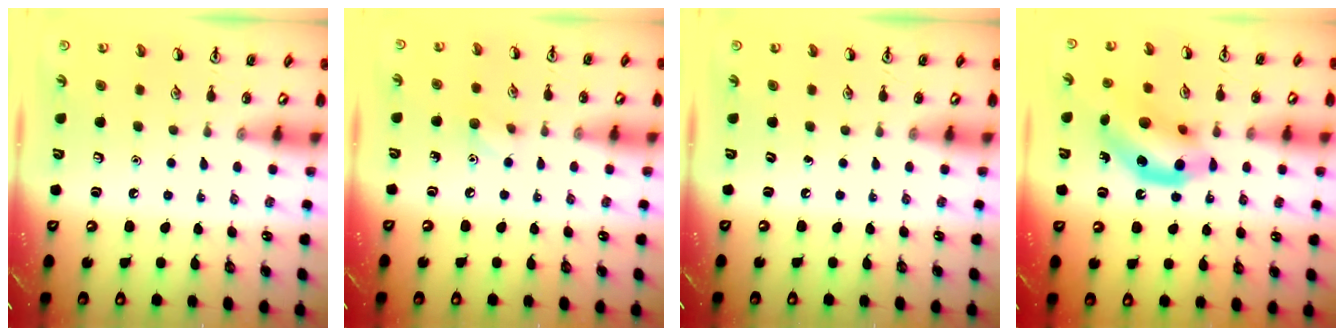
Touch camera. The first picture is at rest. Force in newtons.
{"total": 5.4, "press": 5.1, "slide": 1.8}
{"total": 0.0}
{"total": 12.2, "press": 11.7, "slide": 3.4}